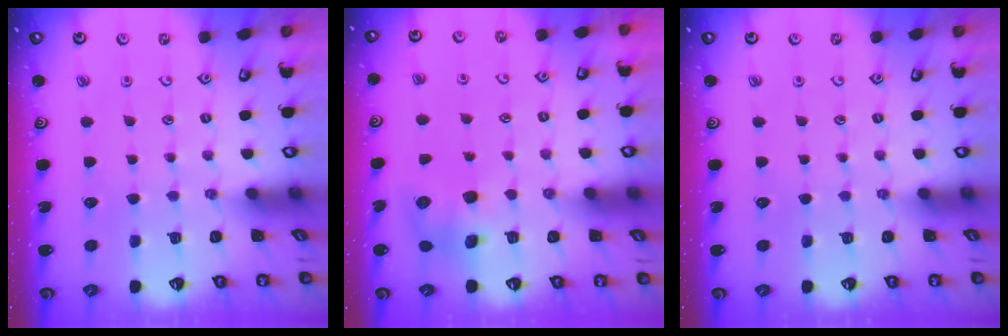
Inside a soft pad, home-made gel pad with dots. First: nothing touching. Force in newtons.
{"total": 8.2, "press": 8.2, "slide": 0.8}
{"total": 0.0}